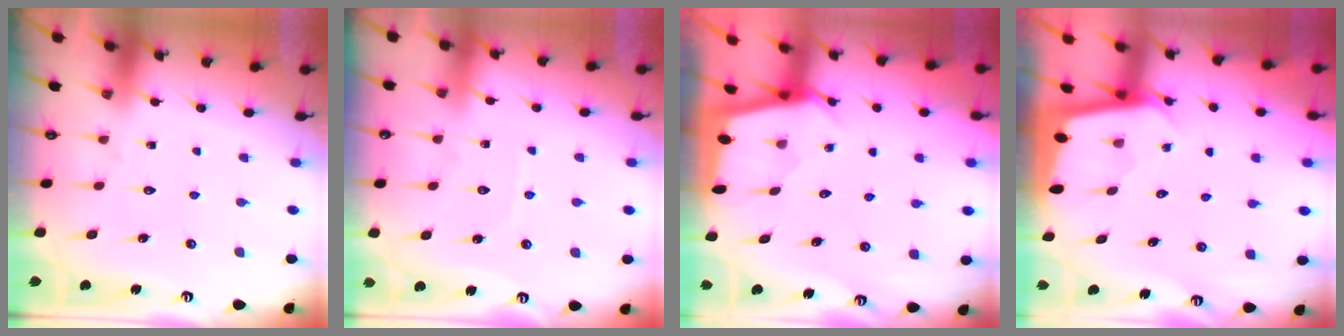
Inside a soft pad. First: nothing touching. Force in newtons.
{"total": 2.9, "press": 2.9, "slide": 0.4}
{"total": 2.3, "press": 2.3, "slide": 0.3}
{"total": 2.1, "press": 2.1, "slide": 0.1}